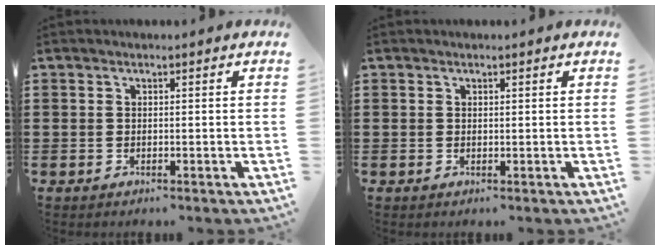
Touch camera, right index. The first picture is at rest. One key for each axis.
{"total": 0.0}